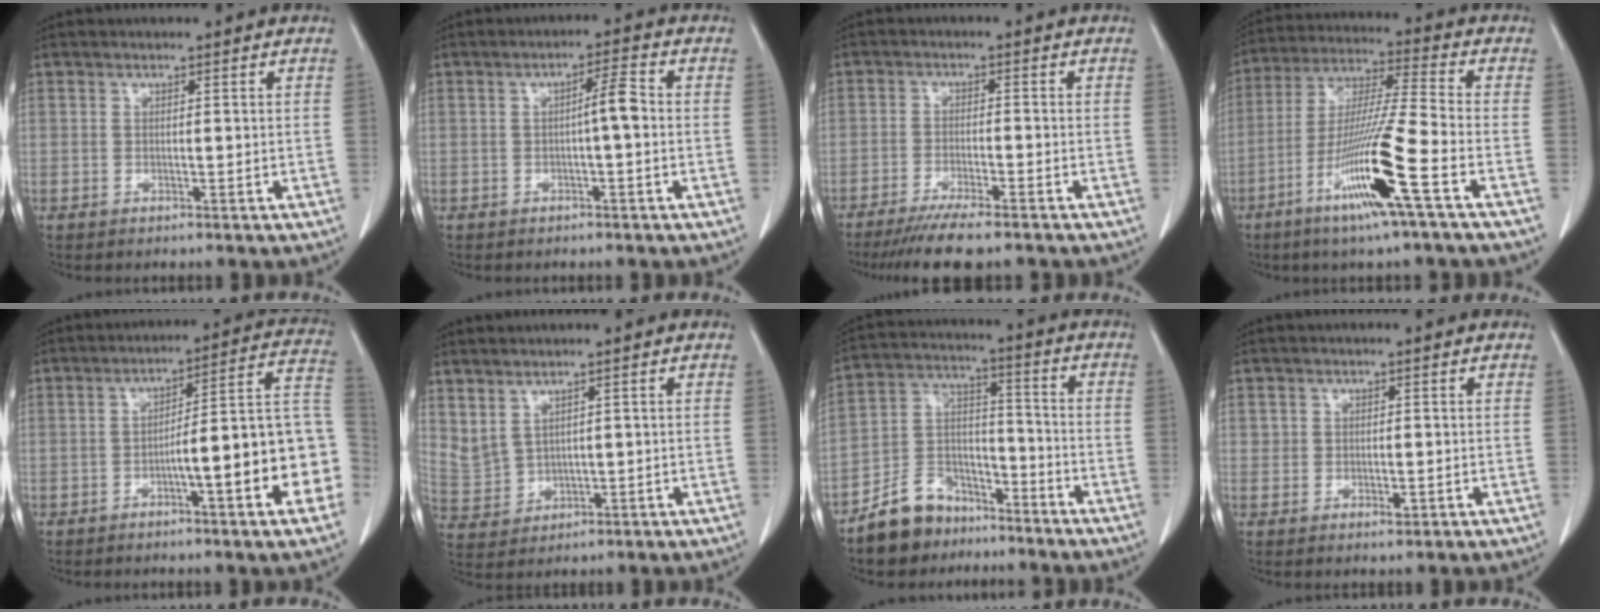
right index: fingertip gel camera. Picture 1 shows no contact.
{"total": 3.6, "force": [-0.2, 0.2, 3.6], "torque": [-0.056, 0.005, -0.006]}
{"total": 8.3, "force": [-6.7, 0.5, 4.8], "torque": [-0.072, -0.019, -0.108]}
{"total": 14.6, "force": [-6.5, -1.0, 13.0], "torque": [-0.258, -0.020, -0.126]}
{"total": 15.8, "force": [-4.4, 1.7, 15.1], "torque": [-0.143, 0.034, -0.055]}
{"total": 6.1, "force": [3.4, 3.9, 3.2], "torque": [-0.083, -0.002, 0.088]}
{"total": 10.2, "force": [-7.8, 5.9, 2.6], "torque": [-0.057, 0.027, -0.143]}
{"total": 1.5, "force": [-0.1, 1.2, 0.9], "torque": [-0.010, -0.002, -0.001]}